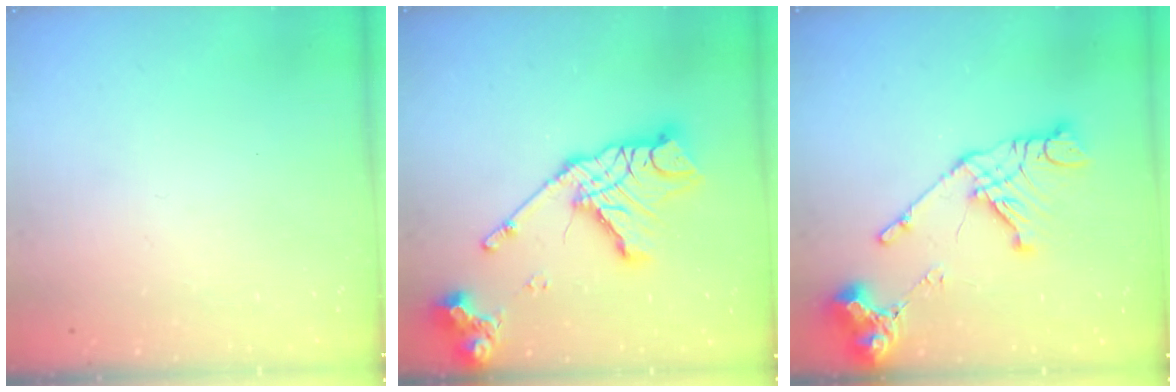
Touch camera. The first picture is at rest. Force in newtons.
{"total": 18.0, "press": 17.8, "slide": 2.0}
{"total": 14.6, "press": 14.5, "slide": 1.7}